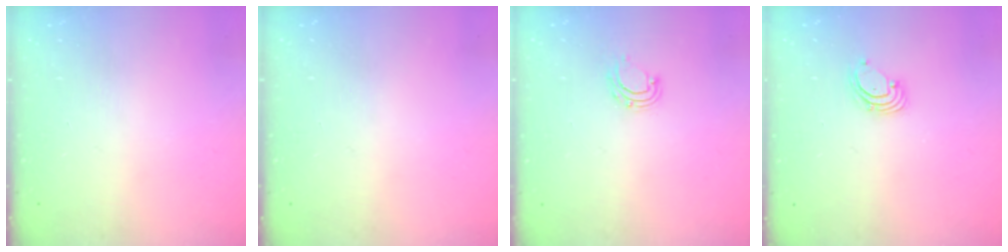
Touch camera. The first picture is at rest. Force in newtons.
{"total": 0.0}
{"total": 6.2, "press": 6.1, "slide": 0.5}
{"total": 1.6, "press": 1.6, "slide": 0.1}